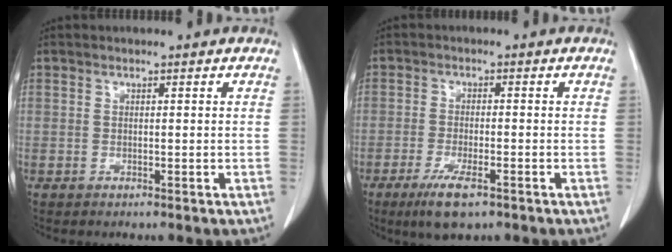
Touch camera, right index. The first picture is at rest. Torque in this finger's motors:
{"motor_torque": [0.59, -0.46, 0.14, 0.09]}